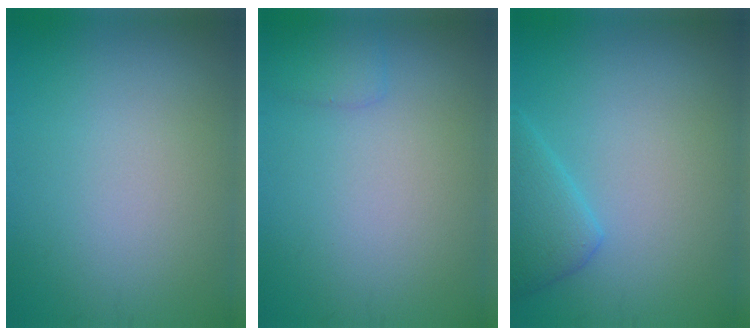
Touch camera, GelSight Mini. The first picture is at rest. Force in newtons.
{"total": 1.3, "press": 1.3, "slide": 0.0}
{"total": 2.9, "press": 2.9, "slide": 0.2}